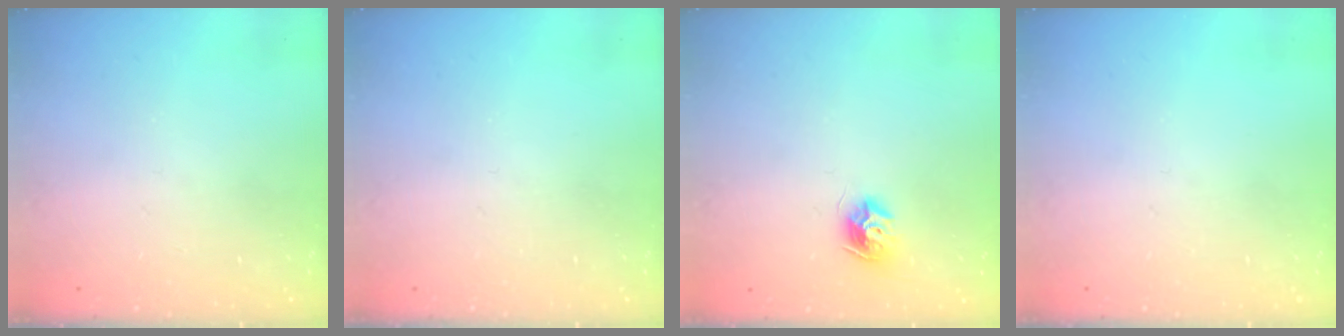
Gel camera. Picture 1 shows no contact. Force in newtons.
{"total": 0.0}
{"total": 8.7, "press": 8.7, "slide": 0.0}
{"total": 0.0}